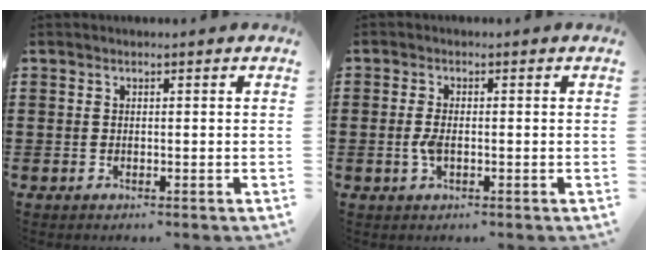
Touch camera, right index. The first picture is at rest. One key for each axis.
{"total": 2.5, "fx": -0.4, "fy": 1.0, "fz": 2.2, "tx": -0.057, "ty": -0.007, "tz": -0.012}